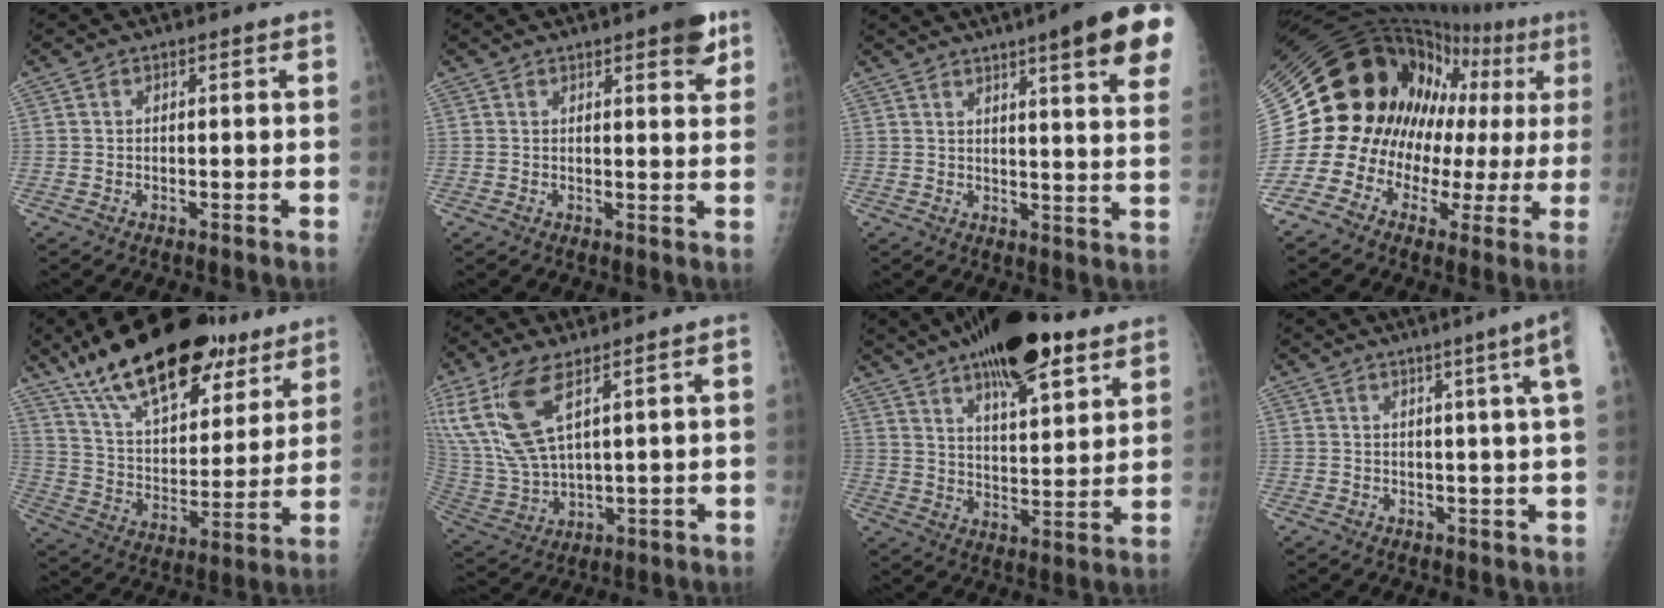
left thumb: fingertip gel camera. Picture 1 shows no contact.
{"total": 5.3, "force": [3.2, 1.4, 4.0], "torque": [-0.041, -0.013, 0.035]}
{"total": 16.5, "force": [9.6, 1.8, 13.3], "torque": [-0.153, -0.035, 0.110]}
{"total": 26.1, "force": [1.4, 17.9, 19.0], "torque": [-0.298, 0.055, 0.020]}
{"total": 27.1, "force": [18.3, 11.6, 16.2], "torque": [-0.226, -0.050, 0.299]}
{"total": 15.0, "force": [7.4, 5.1, 12.0], "torque": [-0.271, -0.028, 0.161]}
{"total": 20.6, "force": [12.9, 7.4, 14.3], "torque": [-0.195, -0.048, 0.203]}
{"total": 7.5, "force": [3.6, -1.5, 6.4], "torque": [-0.087, -0.008, 0.044]}